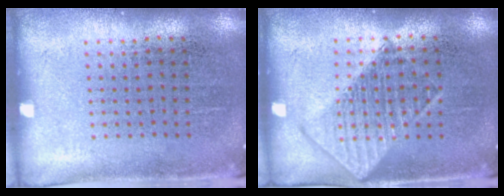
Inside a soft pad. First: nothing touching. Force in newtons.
{"total": 1.3, "press": 1.3, "slide": 0.1}